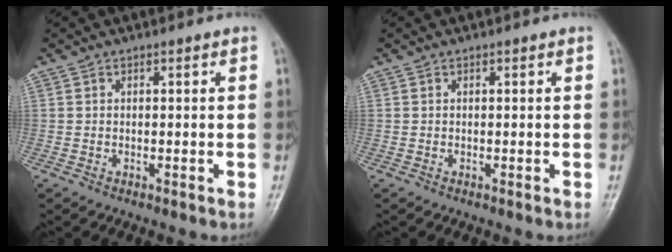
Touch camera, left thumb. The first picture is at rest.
{"total": 0.0}